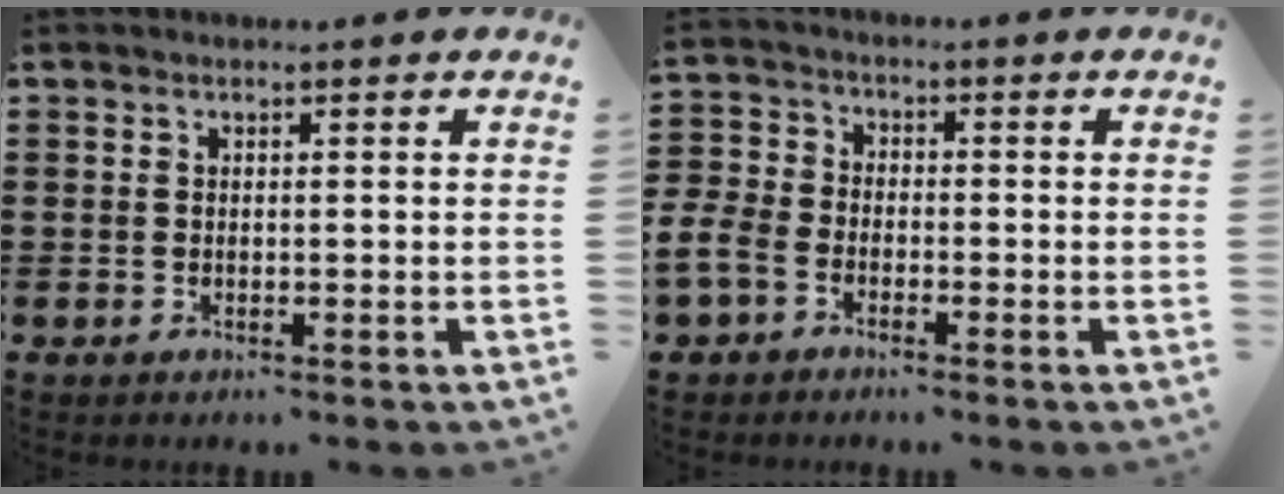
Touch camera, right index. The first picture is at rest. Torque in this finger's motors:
{"motor_torque": [1.50, 0.64, 0.66, 0.08]}